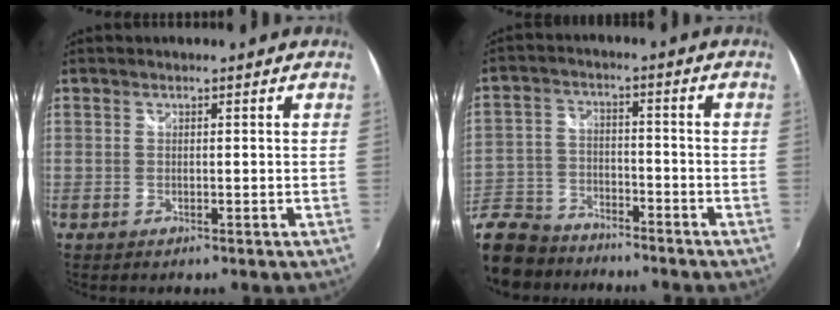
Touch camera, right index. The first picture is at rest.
{"total": 15.4, "force": [-11.7, 8.0, 6.0], "torque": [-0.172, -0.008, -0.208]}